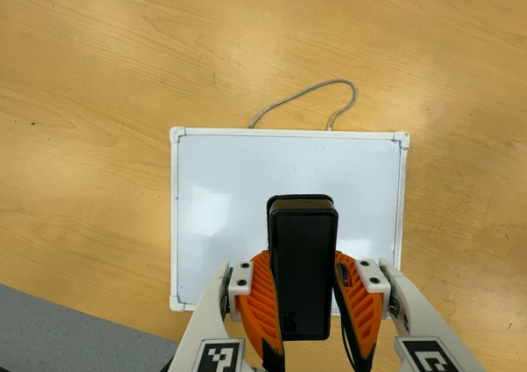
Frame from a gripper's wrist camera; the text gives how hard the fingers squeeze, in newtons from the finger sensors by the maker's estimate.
{"total": 9.0, "left": 7.8, "right": 10.3}